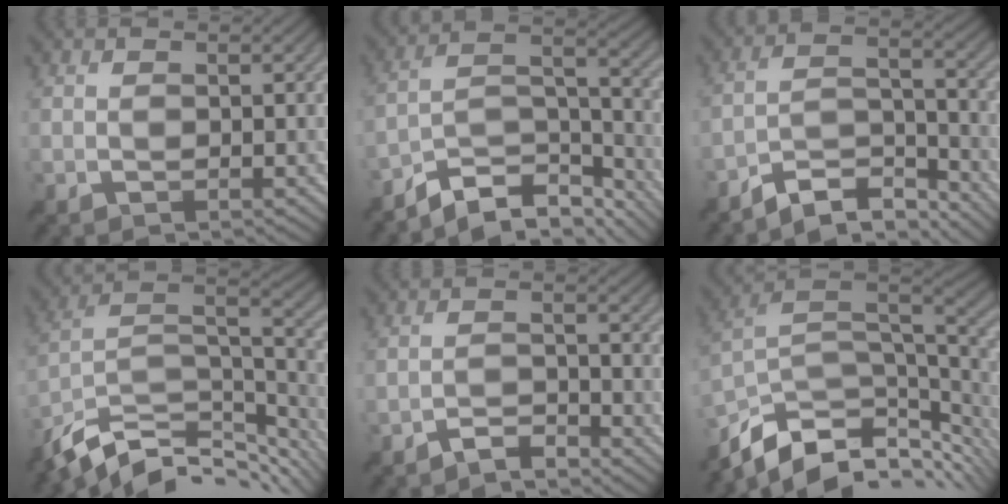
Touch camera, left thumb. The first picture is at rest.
{"total": 9.7, "force": [-8.0, 3.2, 4.4], "torque": [-0.074, 0.001, -0.156]}
{"total": 7.7, "force": [-6.7, 2.1, 3.2], "torque": [-0.058, 0.004, -0.128]}
{"total": 13.7, "force": [-9.5, 5.8, 7.9], "torque": [-0.195, -0.007, -0.159]}
{"total": 2.9, "force": [-2.5, 0.7, 1.1], "torque": [-0.020, 0.005, -0.053]}
{"total": 12.3, "force": [-6.7, 5.9, 8.4], "torque": [-0.196, -0.022, -0.109]}